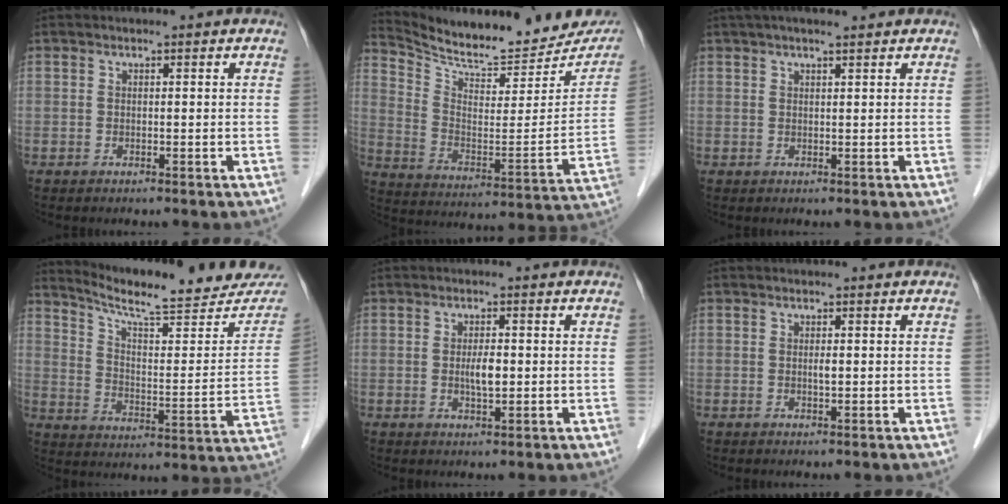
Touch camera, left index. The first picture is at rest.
{"total": 20.3, "force": [19.0, 4.3, 5.7], "torque": [-0.092, -0.062, 0.273]}
{"total": 5.6, "force": [4.5, 0.5, 3.2], "torque": [-0.049, 0.031, 0.072]}
{"total": 21.0, "force": [19.2, 2.2, 8.2], "torque": [-0.122, -0.049, 0.261]}
{"total": 2.9, "force": [-0.1, 0.7, 2.8], "torque": [-0.053, -0.001, 0.001]}
{"total": 0.9, "force": [0.1, 0.1, 0.9], "torque": [-0.017, -0.002, 0.001]}